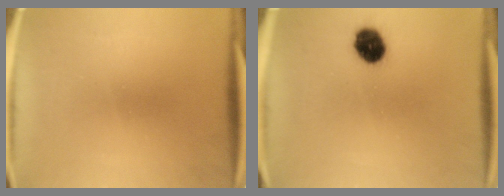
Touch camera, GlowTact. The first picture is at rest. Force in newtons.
{"total": 7.1}